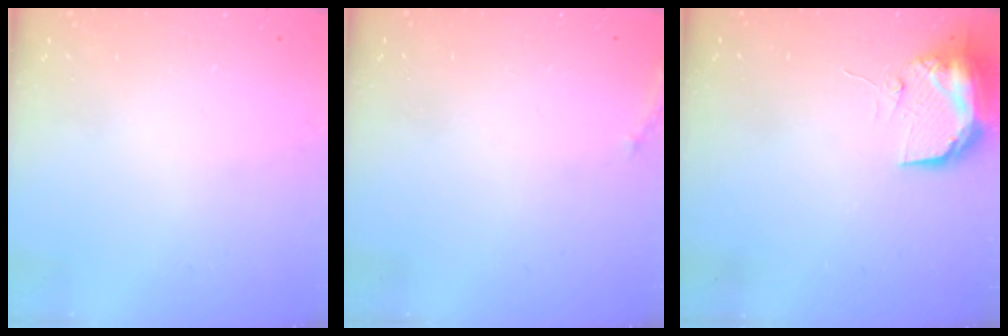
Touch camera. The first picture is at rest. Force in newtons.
{"total": 5.6, "press": 5.3, "slide": 1.7}
{"total": 10.4, "press": 10.4, "slide": 1.2}